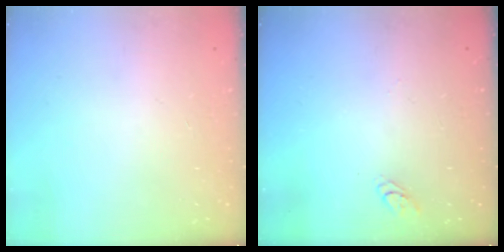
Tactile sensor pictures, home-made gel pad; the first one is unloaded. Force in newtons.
{"total": 2.7, "press": 2.7, "slide": 0.3}